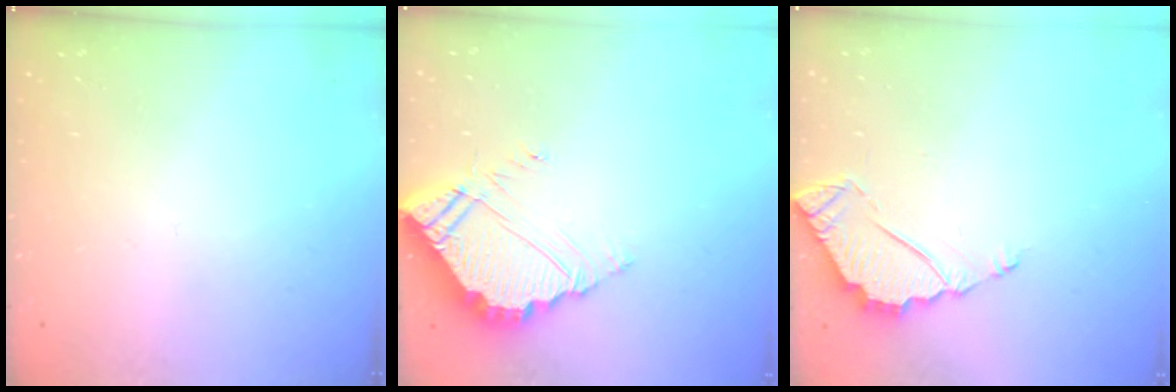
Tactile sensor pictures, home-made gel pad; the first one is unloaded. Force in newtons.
{"total": 7.9, "press": 7.8, "slide": 0.4}
{"total": 4.5, "press": 4.5, "slide": 0.4}